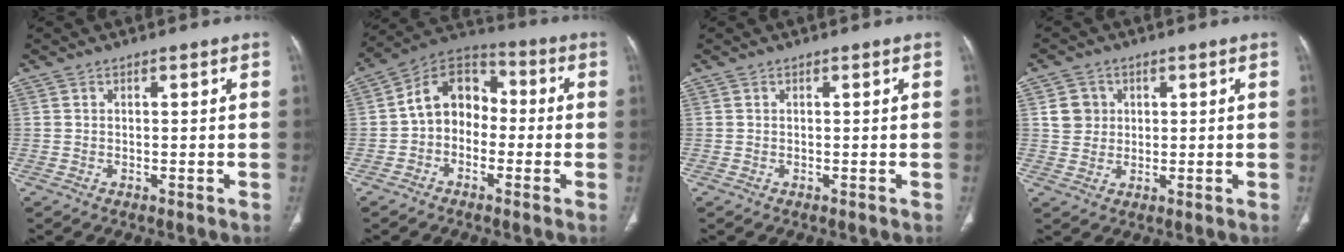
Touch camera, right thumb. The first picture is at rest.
{"total": 10.9, "force": [-1.1, 8.5, 6.8], "torque": [-0.083, 0.042, -0.037]}
{"total": 0.0}
{"total": 4.6, "force": [1.1, 4.3, 1.2], "torque": [-0.001, 0.000, 0.020]}